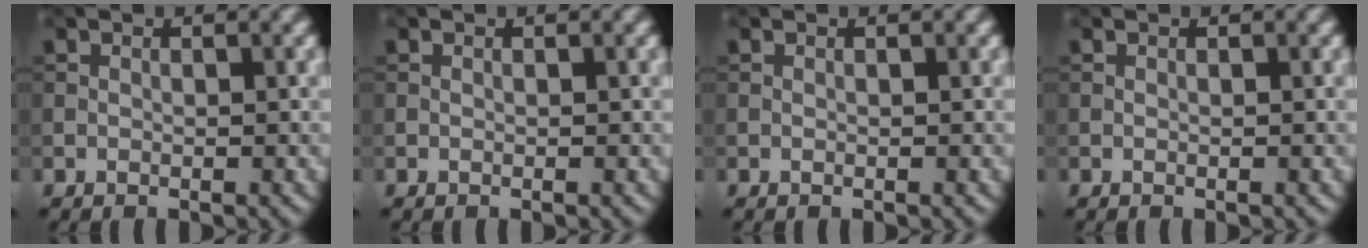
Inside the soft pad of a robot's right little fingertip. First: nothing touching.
{"total": 0.0}
{"total": 0.0}
{"total": 0.0}